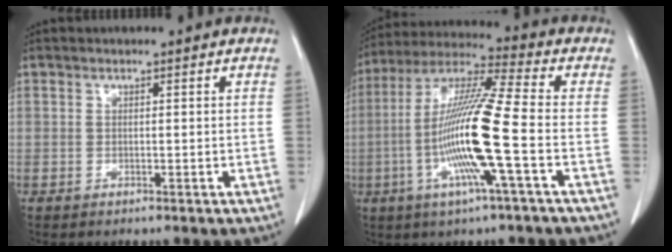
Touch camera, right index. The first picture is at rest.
{"total": 15.5, "force": [-3.6, -0.5, 15.1], "torque": [-0.299, -0.006, -0.081]}